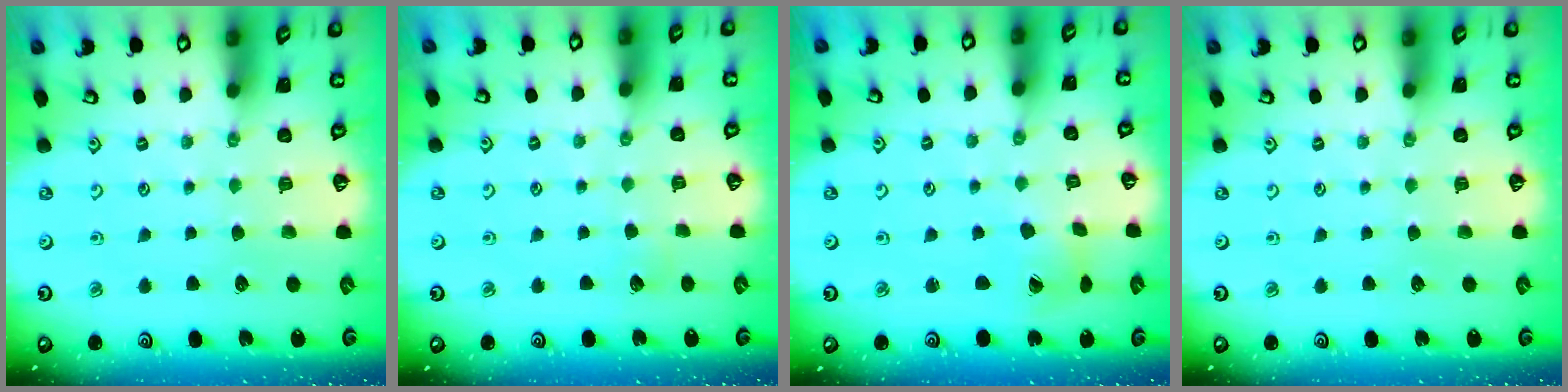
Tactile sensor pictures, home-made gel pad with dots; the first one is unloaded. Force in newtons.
{"total": 1.8, "press": 1.8, "slide": 0.2}
{"total": 3.8, "press": 3.8, "slide": 0.6}
{"total": 0.0}